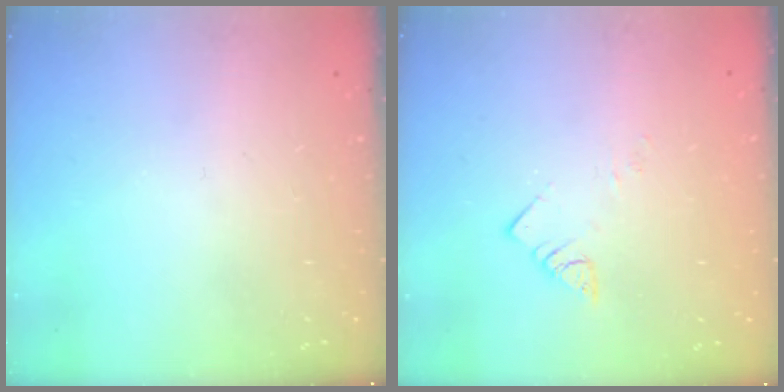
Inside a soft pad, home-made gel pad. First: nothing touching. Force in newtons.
{"total": 2.9, "press": 2.9, "slide": 0.2}